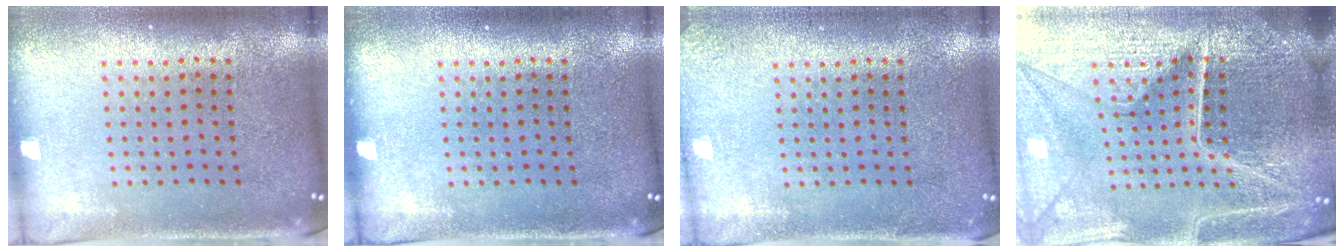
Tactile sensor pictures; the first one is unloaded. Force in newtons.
{"total": 0.0}
{"total": 1.7, "press": 1.7, "slide": 0.2}
{"total": 6.2, "press": 5.6, "slide": 2.7}